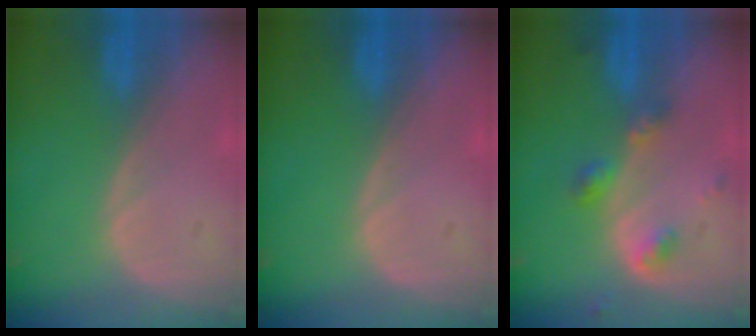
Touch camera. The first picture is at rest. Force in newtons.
{"total": 0.0}
{"total": 4.6, "press": 4.2, "slide": 2.0}